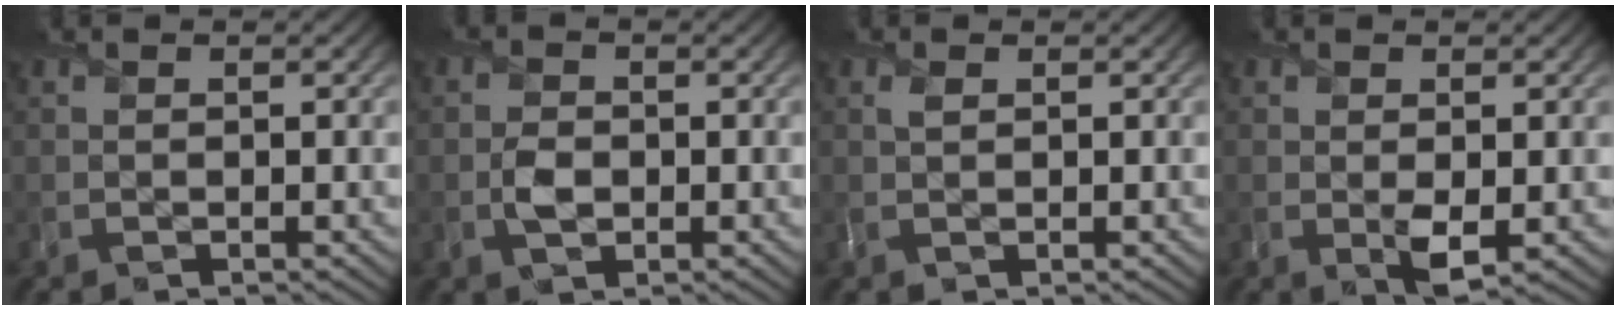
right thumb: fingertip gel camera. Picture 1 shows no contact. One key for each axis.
{"total": 2.2, "fx": -0.4, "fy": 1.7, "fz": 1.3, "tx": -0.029, "ty": -0.004, "tz": -0.010}
{"total": 0.8, "fx": 0.5, "fy": 0.4, "fz": 0.4, "tx": -0.010, "ty": 0.001, "tz": 0.009}
{"total": 2.0, "fx": -0.1, "fy": 1.1, "fz": 1.7, "tx": -0.033, "ty": -0.008, "tz": 0.004}